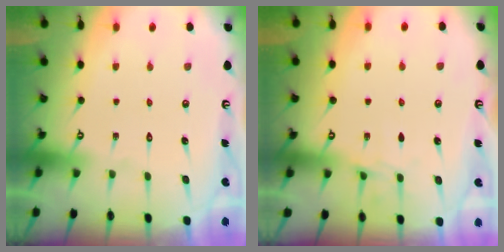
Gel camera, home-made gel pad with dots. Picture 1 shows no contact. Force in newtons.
{"total": 6.1, "press": 6.0, "slide": 0.6}